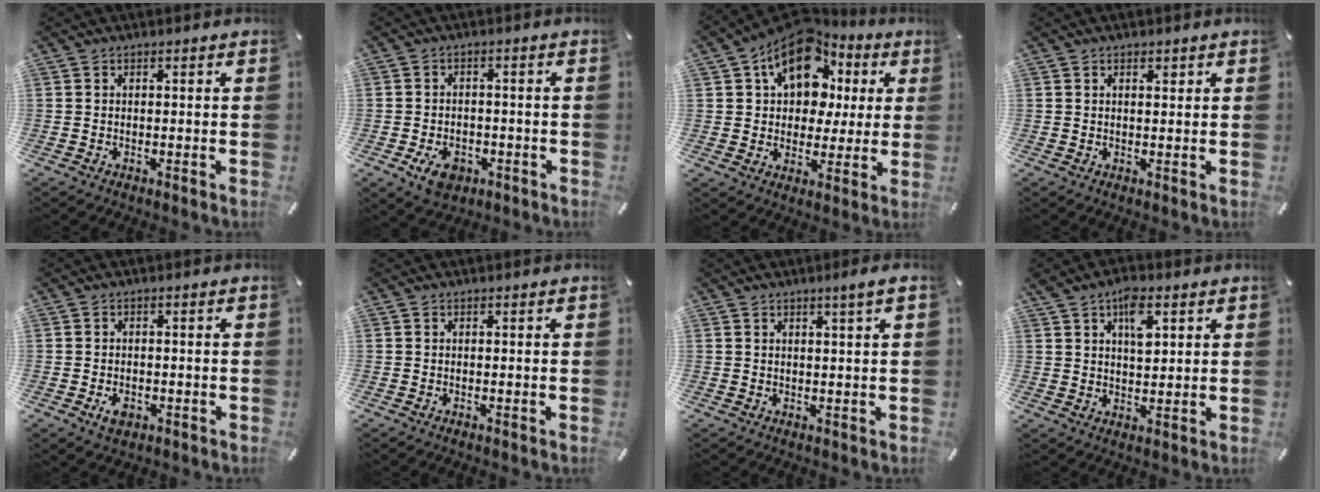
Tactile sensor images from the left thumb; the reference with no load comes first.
{"total": 6.0, "force": [-2.7, 4.3, 3.3], "torque": [-0.059, 0.010, -0.049]}
{"total": 15.0, "force": [7.1, 10.6, 8.0], "torque": [-0.144, -0.030, 0.132]}
{"total": 1.2, "force": [0.6, 0.7, 0.8], "torque": [-0.016, 0.003, 0.010]}
{"total": 3.2, "force": [-1.3, 2.1, 2.0], "torque": [-0.049, 0.002, -0.026]}
{"total": 0.0}
{"total": 2.8, "force": [1.3, 0.1, 2.4], "torque": [-0.047, -0.001, 0.022]}
{"total": 7.5, "force": [3.4, 4.0, 5.4], "torque": [-0.080, -0.004, 0.056]}